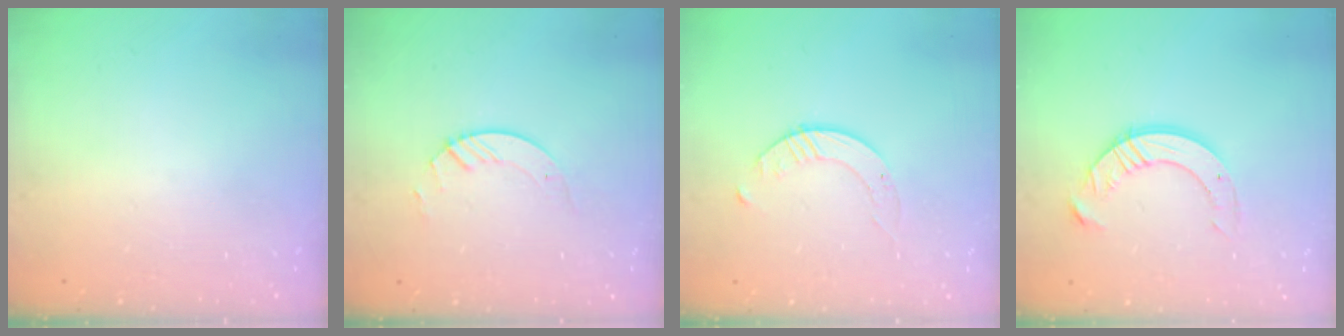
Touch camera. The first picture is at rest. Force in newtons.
{"total": 3.5, "press": 3.5, "slide": 0.3}
{"total": 2.8, "press": 2.8, "slide": 0.3}
{"total": 10.5, "press": 10.4, "slide": 0.9}